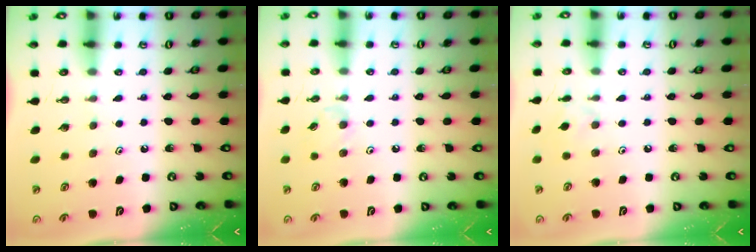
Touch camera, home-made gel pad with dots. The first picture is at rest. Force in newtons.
{"total": 4.7, "press": 4.6, "slide": 0.6}
{"total": 3.3, "press": 3.2, "slide": 0.6}